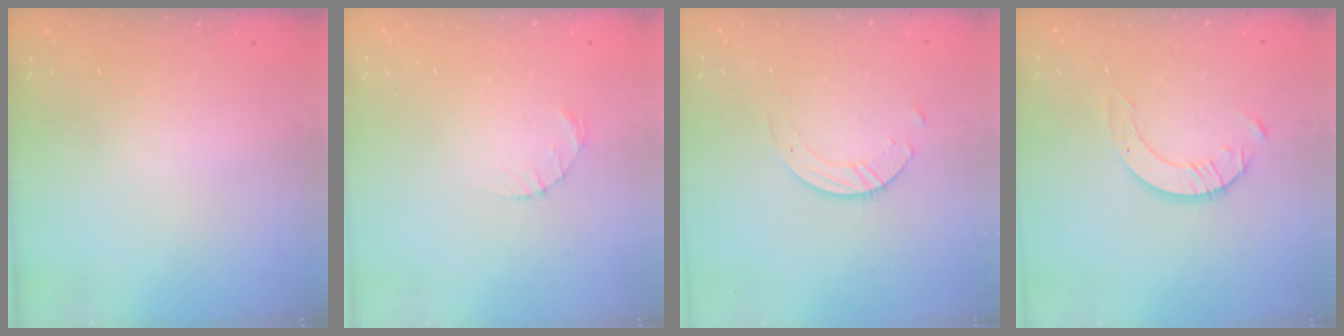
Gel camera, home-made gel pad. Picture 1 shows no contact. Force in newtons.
{"total": 1.2, "press": 1.1, "slide": 0.2}
{"total": 4.5, "press": 4.5, "slide": 0.3}
{"total": 4.2, "press": 4.2, "slide": 0.5}